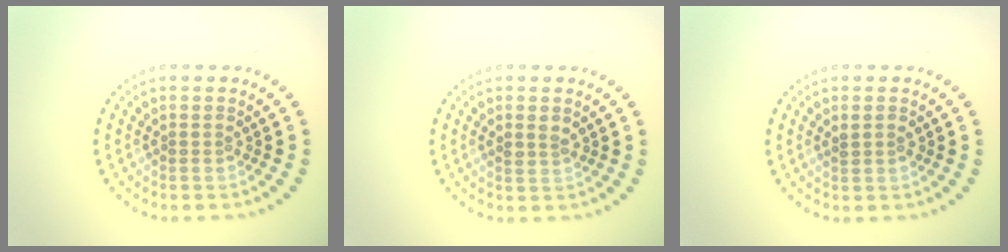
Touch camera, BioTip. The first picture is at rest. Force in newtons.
{"total": 1.5, "press": 1.4, "slide": 0.6}
{"total": 1.2, "press": 1.2, "slide": 0.1}